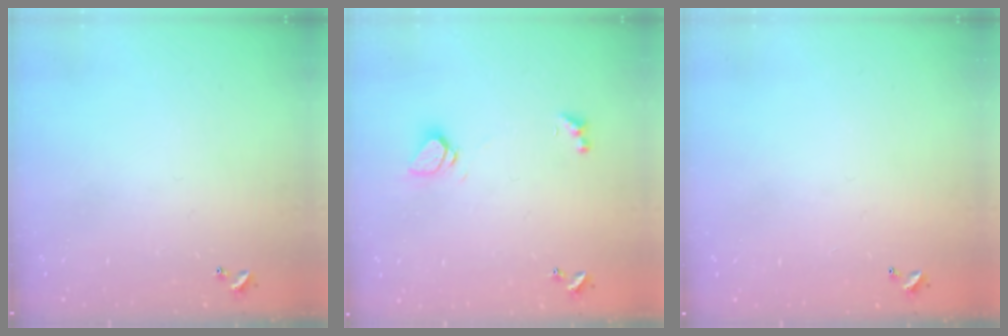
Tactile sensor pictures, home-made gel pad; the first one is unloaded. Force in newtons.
{"total": 2.3, "press": 2.3, "slide": 0.2}
{"total": 3.0, "press": 3.0, "slide": 0.1}